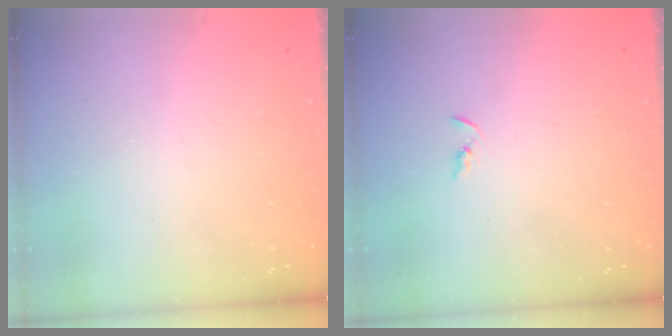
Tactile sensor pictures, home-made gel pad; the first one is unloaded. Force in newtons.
{"total": 2.4, "press": 2.3, "slide": 0.2}